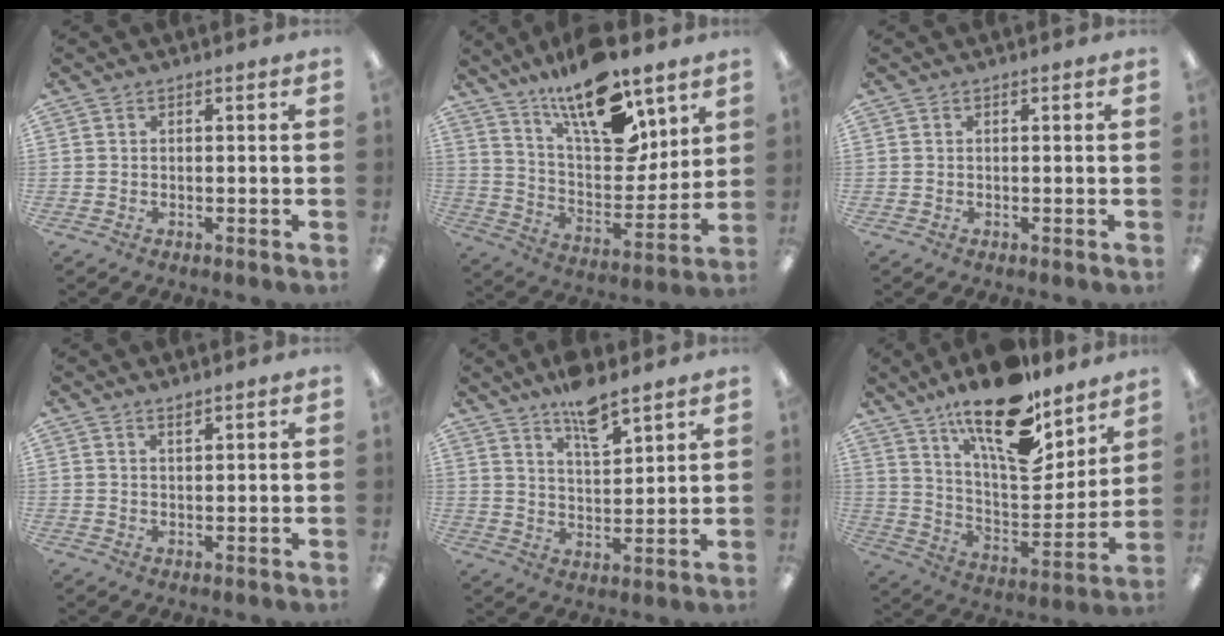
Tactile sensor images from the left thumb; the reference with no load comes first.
{"total": 20.1, "force": [13.9, 7.9, 12.2], "torque": [-0.203, -0.083, 0.239]}
{"total": 0.0}
{"total": 1.7, "force": [1.5, 0.2, 0.7], "torque": [-0.017, -0.001, 0.028]}
{"total": 8.7, "force": [7.1, 2.4, 4.5], "torque": [-0.076, -0.042, 0.123]}
{"total": 20.4, "force": [14.5, 7.3, 12.4], "torque": [-0.207, -0.098, 0.249]}